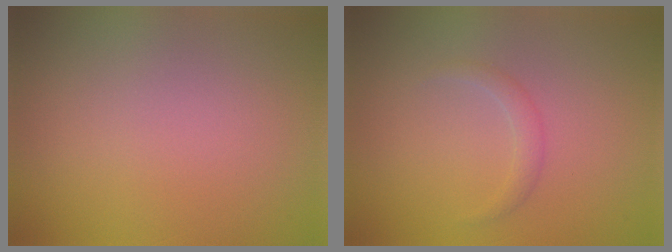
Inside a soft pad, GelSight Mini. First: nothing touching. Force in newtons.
{"total": 1.1, "press": 1.1, "slide": 0.1}